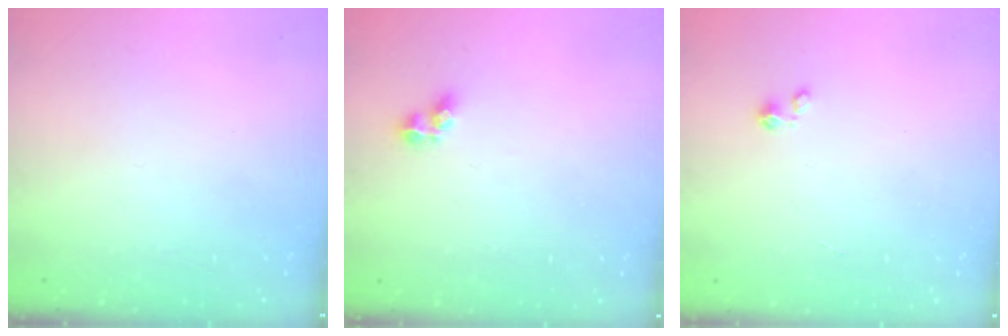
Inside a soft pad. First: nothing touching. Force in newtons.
{"total": 3.3, "press": 3.3, "slide": 0.2}
{"total": 0.0}